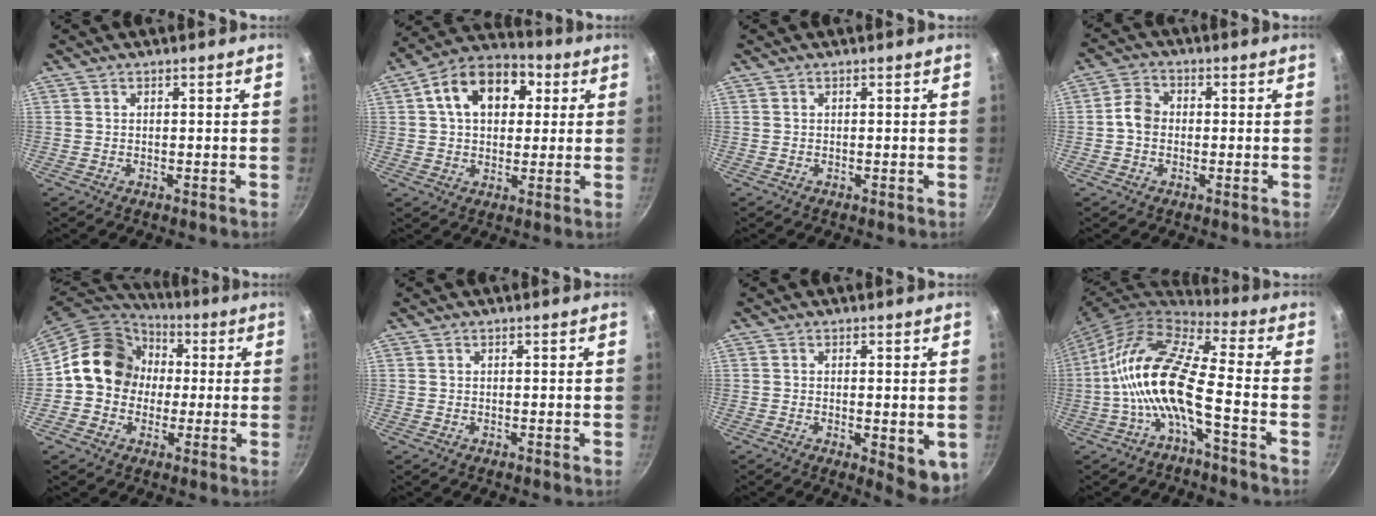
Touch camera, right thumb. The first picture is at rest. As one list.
[{"total": 15.0, "force": [4.0, 10.5, 9.9], "torque": [-0.136, 0.019, 0.045]}, {"total": 0.0}, {"total": 4.4, "force": [-0.5, 3.6, 2.5], "torque": [-0.032, 0.017, -0.021]}, {"total": 14.2, "force": [1.1, 12.3, 7.0], "torque": [-0.075, 0.029, 0.002]}, {"total": 0.0}, {"total": 7.1, "force": [-1.2, 2.7, 6.4], "torque": [-0.072, -0.010, -0.012]}, {"total": 14.7, "force": [-3.8, 4.5, 13.5], "torque": [-0.272, 0.045, -0.086]}]